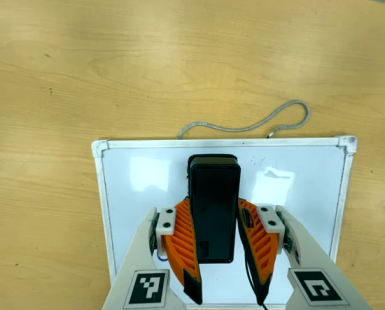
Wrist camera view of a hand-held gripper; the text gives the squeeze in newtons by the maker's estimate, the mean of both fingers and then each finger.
{"total": 6.0, "left": 4.2, "right": 7.8}